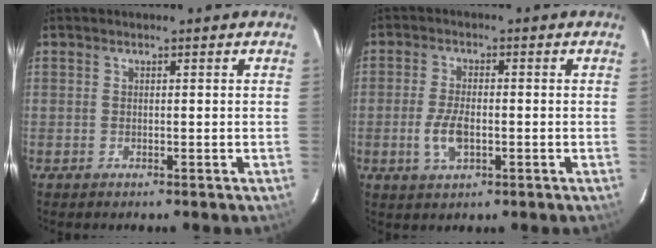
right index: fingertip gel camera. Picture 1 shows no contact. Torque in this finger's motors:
{"motor_torque": [0.86, -0.21, 0.38, 0.06]}